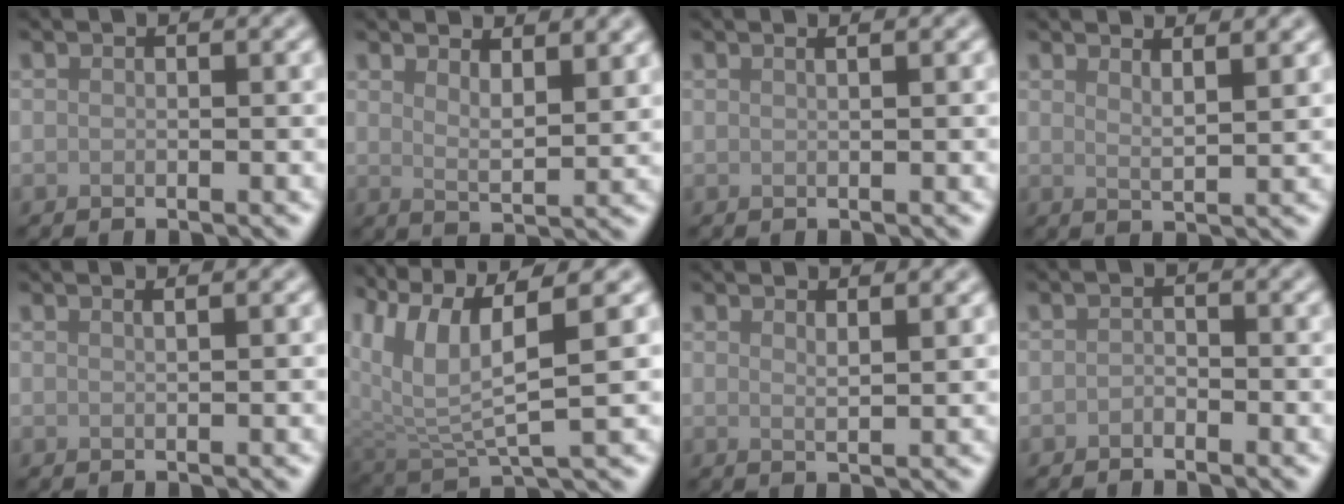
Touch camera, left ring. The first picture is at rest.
{"total": 3.6, "force": [2.5, 1.1, 2.3], "torque": [-0.033, -0.005, 0.046]}
{"total": 1.2, "force": [0.8, 0.5, 0.8], "torque": [0.000, -0.002, 0.000]}
{"total": 2.7, "force": [2.0, 0.7, 1.6], "torque": [-0.011, 0.000, 0.028]}
{"total": 1.0, "force": [0.6, 0.4, 0.7], "torque": [-0.001, 0.001, 0.001]}
{"total": 7.4, "force": [3.1, 2.2, 6.4], "torque": [-0.138, -0.001, 0.062]}
{"total": 1.7, "force": [1.2, 0.4, 1.0], "torque": [-0.008, 0.000, 0.017]}
{"total": 0.8, "force": [-0.6, 0.4, 0.3], "torque": [-0.006, -0.001, -0.011]}